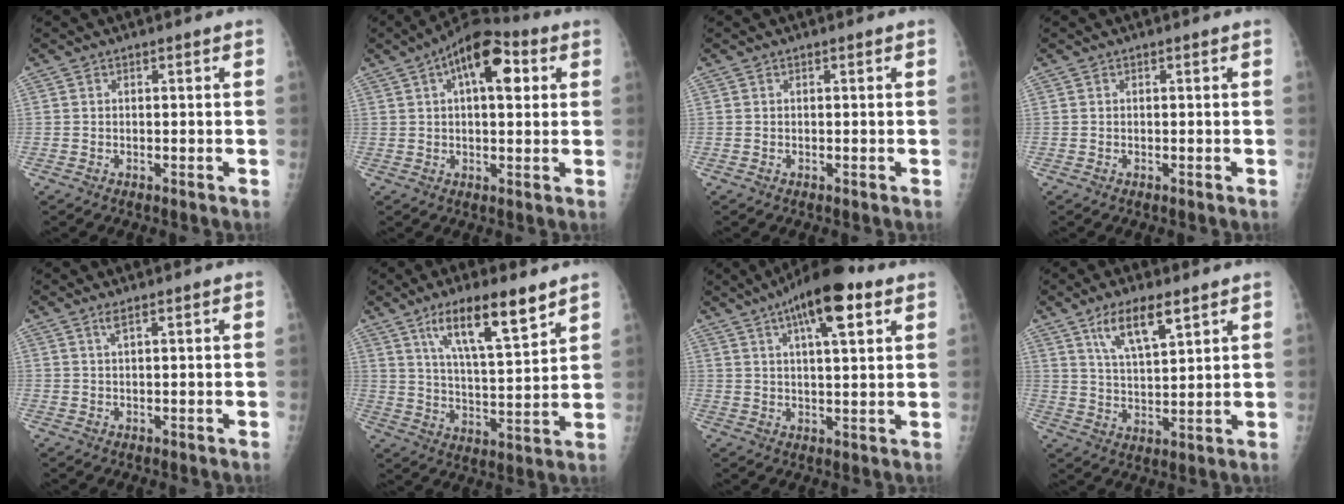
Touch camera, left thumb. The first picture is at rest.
{"total": 12.7, "force": [4.3, 6.1, 10.2], "torque": [-0.127, 0.017, 0.059]}
{"total": 0.0}
{"total": 0.0}
{"total": 1.2, "force": [0.7, 0.0, 0.9], "torque": [-0.018, 0.004, 0.016]}
{"total": 13.7, "force": [8.5, 3.3, 10.3], "torque": [-0.158, -0.043, 0.151]}
{"total": 12.8, "force": [6.6, 3.8, 10.3], "torque": [-0.146, -0.008, 0.098]}
{"total": 9.3, "force": [5.5, 3.1, 6.9], "torque": [-0.111, -0.028, 0.107]}